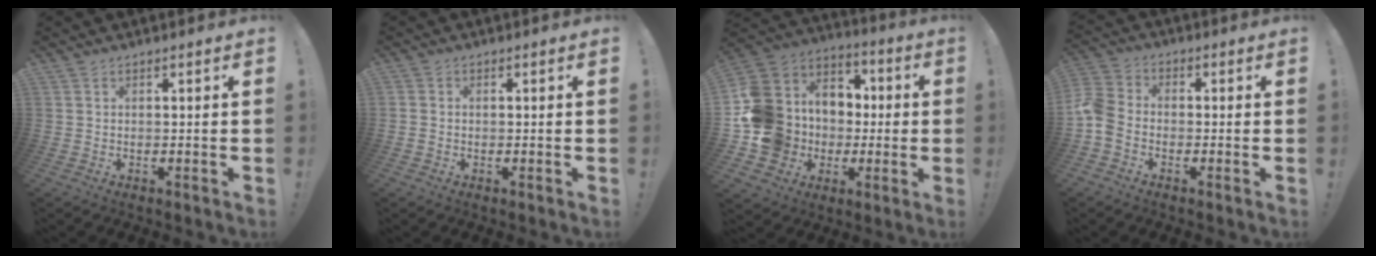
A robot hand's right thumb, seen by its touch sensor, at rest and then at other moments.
{"total": 1.3, "force": [-0.3, 1.2, 0.4], "torque": [-0.013, 0.006, -0.004]}
{"total": 18.8, "force": [-2.4, 17.1, 7.5], "torque": [-0.143, 0.018, 0.008]}
{"total": 8.2, "force": [-3.6, 5.9, 4.4], "torque": [-0.109, 0.021, -0.064]}